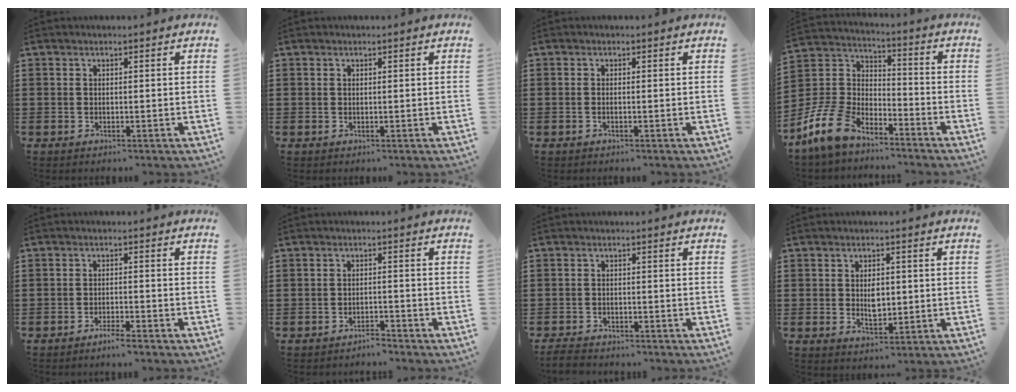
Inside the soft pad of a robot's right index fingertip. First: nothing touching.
{"total": 0.0}
{"total": 0.5, "force": [-0.3, 0.0, 0.4], "torque": [-0.008, -0.002, -0.005]}
{"total": 10.2, "force": [-7.8, 4.9, 4.4], "torque": [-0.128, 0.022, -0.159]}
{"total": 2.1, "force": [-1.9, -0.1, 0.9], "torque": [-0.014, 0.001, -0.035]}
{"total": 2.2, "force": [-2.2, 0.1, 0.1], "torque": [-0.009, 0.002, -0.047]}
{"total": 2.2, "force": [-2.2, 0.4, 0.3], "torque": [-0.015, 0.000, -0.049]}
{"total": 3.6, "force": [0.0, 2.0, 3.0], "torque": [-0.051, 0.002, -0.002]}